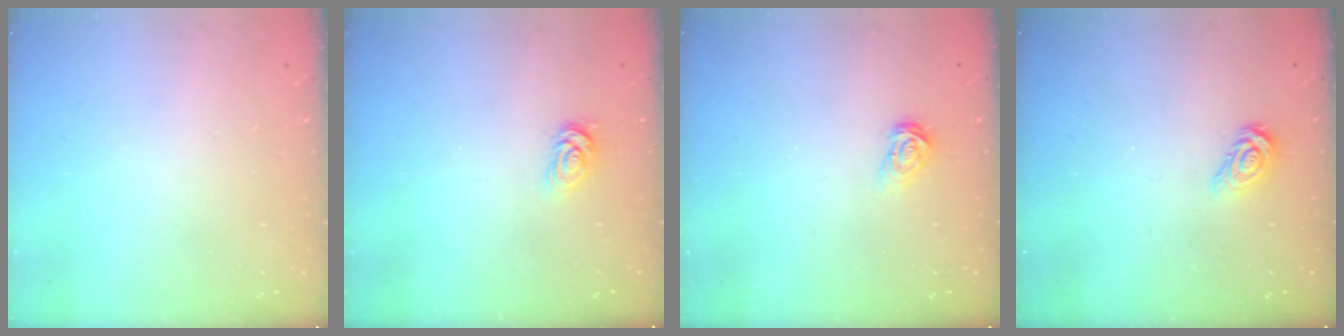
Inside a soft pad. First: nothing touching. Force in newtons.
{"total": 1.8, "press": 1.8, "slide": 0.3}
{"total": 3.3, "press": 3.2, "slide": 0.4}
{"total": 5.1, "press": 5.1, "slide": 0.4}